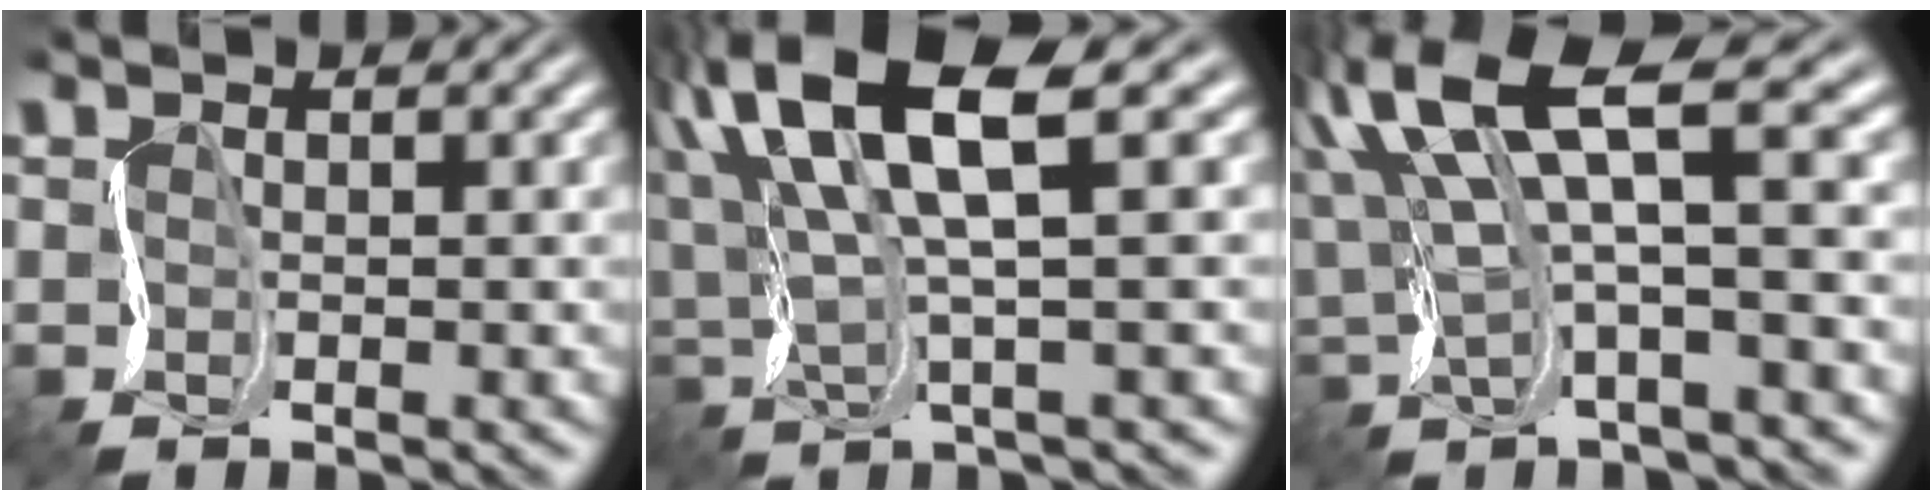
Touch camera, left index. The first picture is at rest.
{"total": 9.5, "force": [4.0, 2.0, 8.4], "torque": [-0.169, 0.016, 0.075]}
{"total": 8.4, "force": [3.3, 1.9, 7.5], "torque": [-0.153, 0.019, 0.062]}